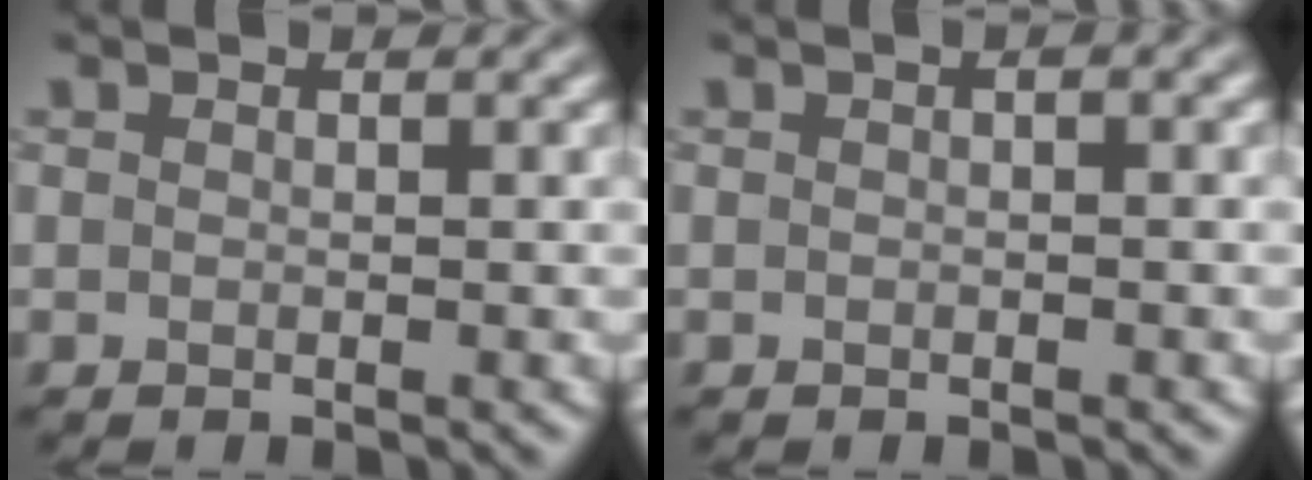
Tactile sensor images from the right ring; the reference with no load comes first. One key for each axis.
{"total": 0.6, "fx": 0.1, "fy": 0.3, "fz": 0.5, "tx": -0.010, "ty": 0.004, "tz": -0.001}